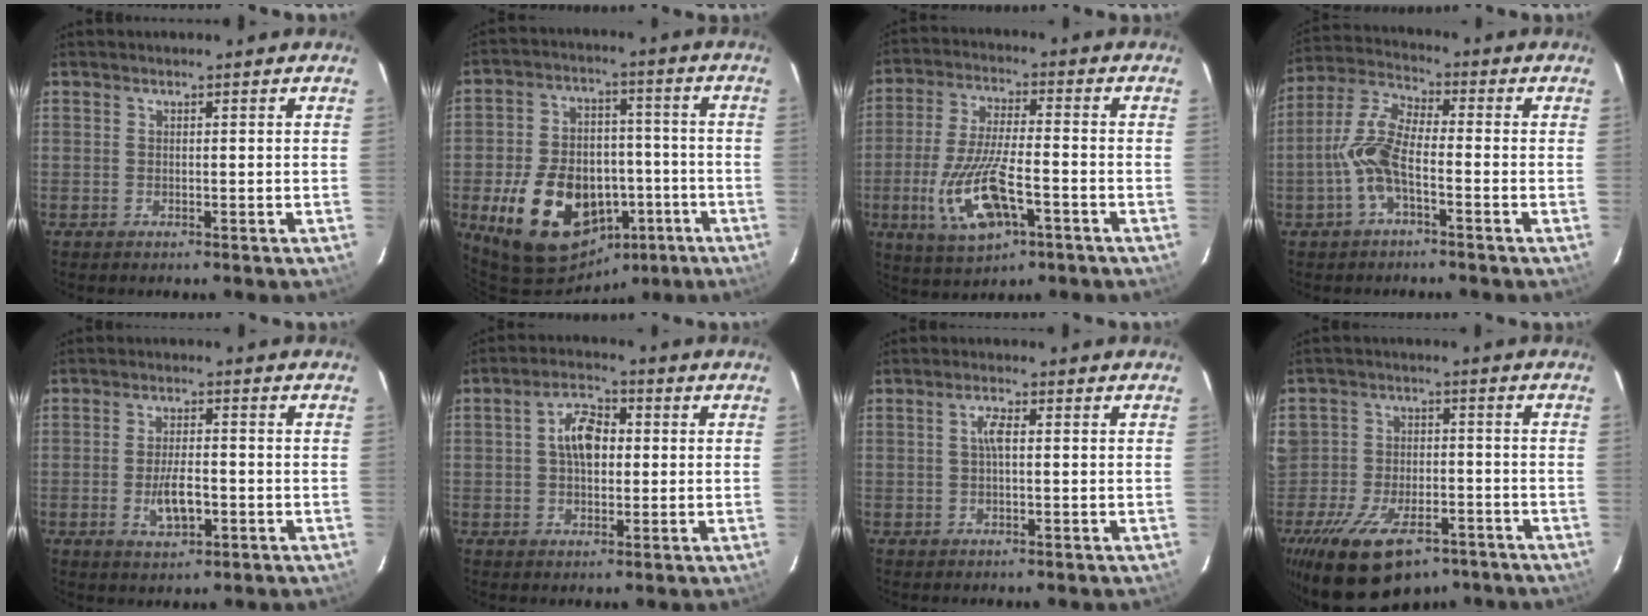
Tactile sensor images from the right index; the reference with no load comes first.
{"total": 19.9, "force": [-8.5, 13.4, 11.9], "torque": [-0.240, 0.029, -0.110]}
{"total": 13.8, "force": [-5.0, 4.9, 11.9], "torque": [-0.254, -0.015, -0.086]}
{"total": 8.8, "force": [-2.8, 3.1, 7.7], "torque": [-0.174, 0.011, -0.060]}
{"total": 5.9, "force": [-1.7, 2.4, 5.2], "torque": [-0.103, -0.004, -0.023]}
{"total": 6.8, "force": [0.7, 4.1, 5.4], "torque": [-0.095, 0.022, 0.012]}
{"total": 2.4, "force": [0.2, 0.8, 2.3], "torque": [-0.048, 0.007, 0.003]}
{"total": 17.0, "force": [-10.9, 9.5, 9.0], "torque": [-0.198, -0.009, -0.171]}